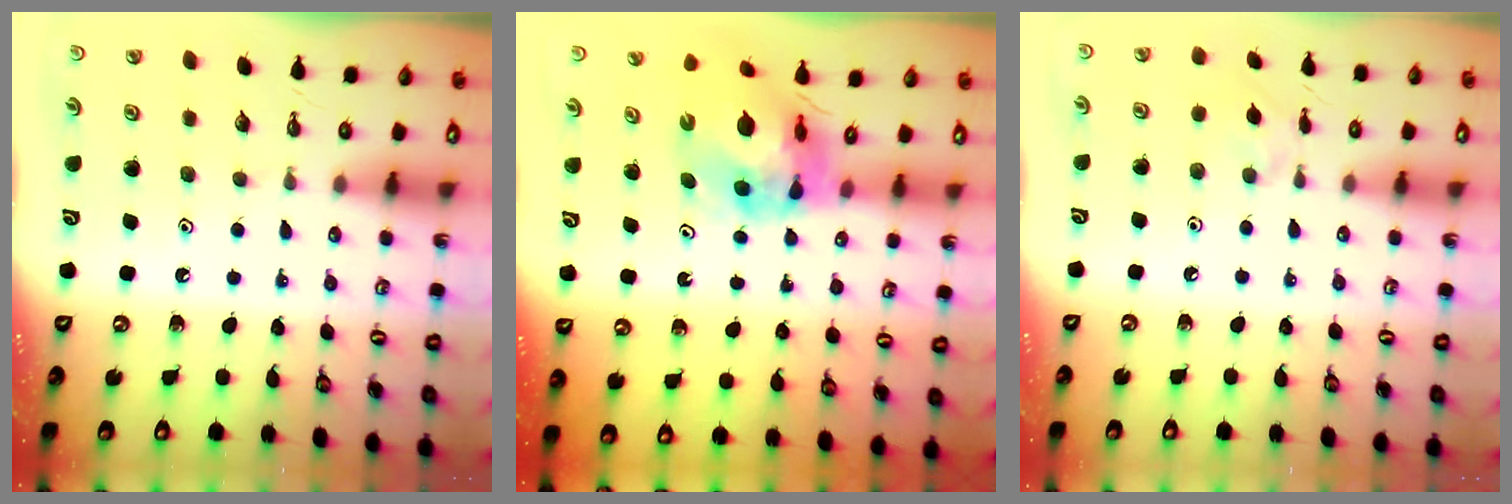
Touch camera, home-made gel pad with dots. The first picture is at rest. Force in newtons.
{"total": 11.5, "press": 11.4, "slide": 1.3}
{"total": 2.4, "press": 2.4, "slide": 0.5}